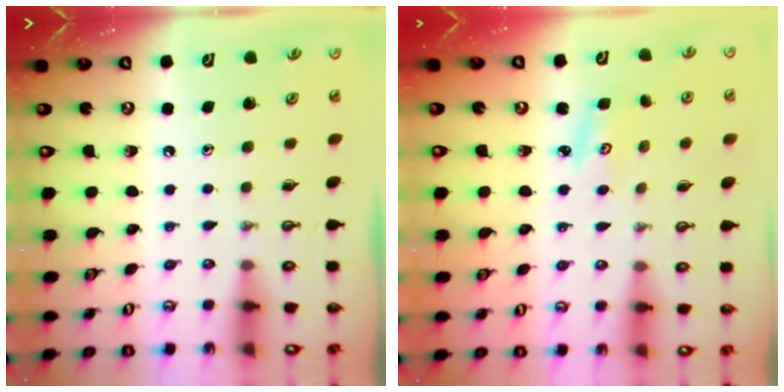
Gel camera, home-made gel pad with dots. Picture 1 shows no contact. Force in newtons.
{"total": 2.8, "press": 2.8, "slide": 0.3}